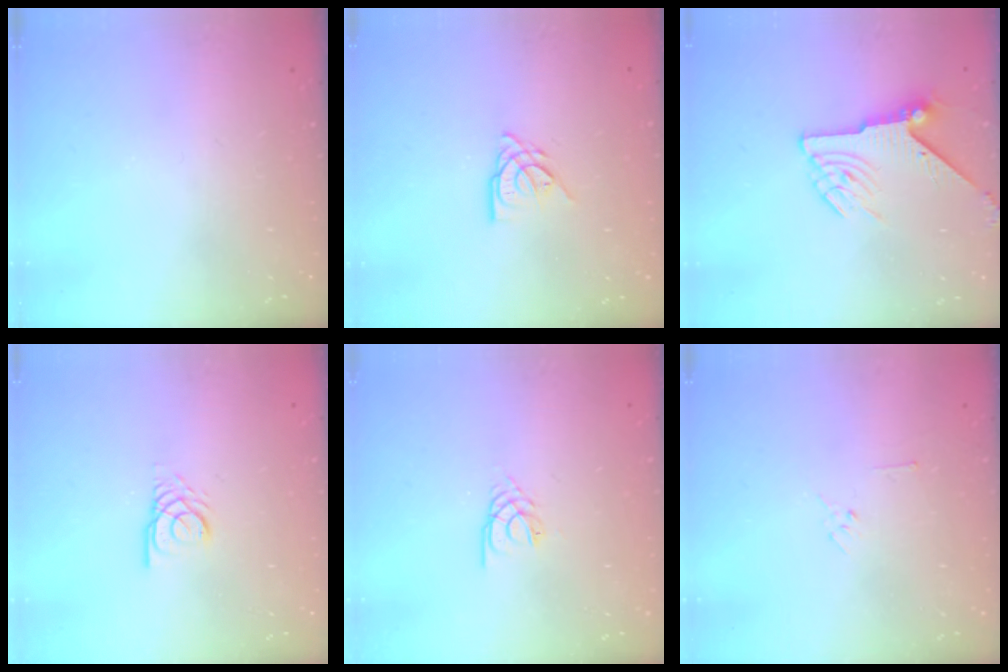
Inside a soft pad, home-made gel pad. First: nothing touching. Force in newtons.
{"total": 7.2, "press": 7.2, "slide": 0.7}
{"total": 7.4, "press": 7.4, "slide": 0.1}
{"total": 3.1, "press": 3.0, "slide": 0.2}
{"total": 2.2, "press": 2.1, "slide": 0.4}
{"total": 3.5, "press": 3.4, "slide": 0.8}